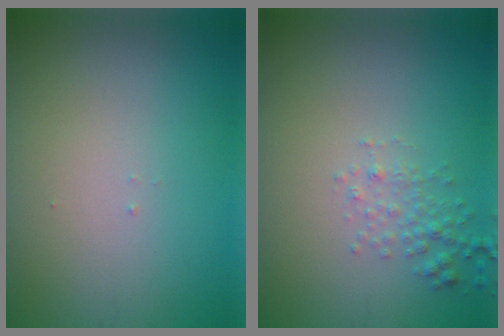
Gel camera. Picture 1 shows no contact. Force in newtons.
{"total": 1.6, "press": 1.6, "slide": 0.1}